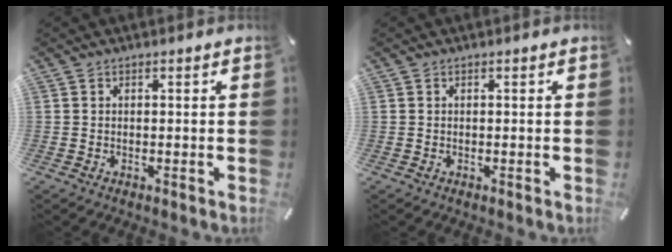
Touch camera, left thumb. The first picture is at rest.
{"total": 0.0}